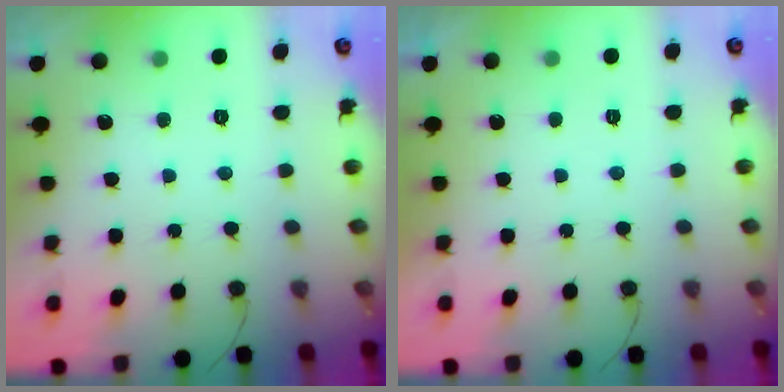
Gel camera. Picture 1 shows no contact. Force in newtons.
{"total": 2.2, "press": 2.2, "slide": 0.3}